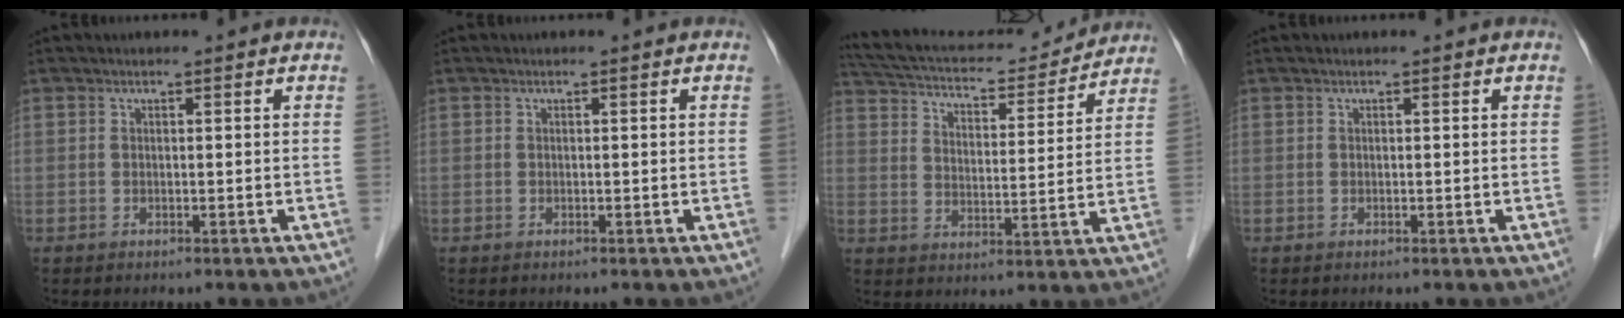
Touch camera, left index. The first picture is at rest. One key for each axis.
{"total": 0.0}
{"total": 17.7, "fx": 16.3, "fy": 4.2, "fz": 5.6, "tx": -0.102, "ty": 0.020, "tz": 0.239}
{"total": 0.0}